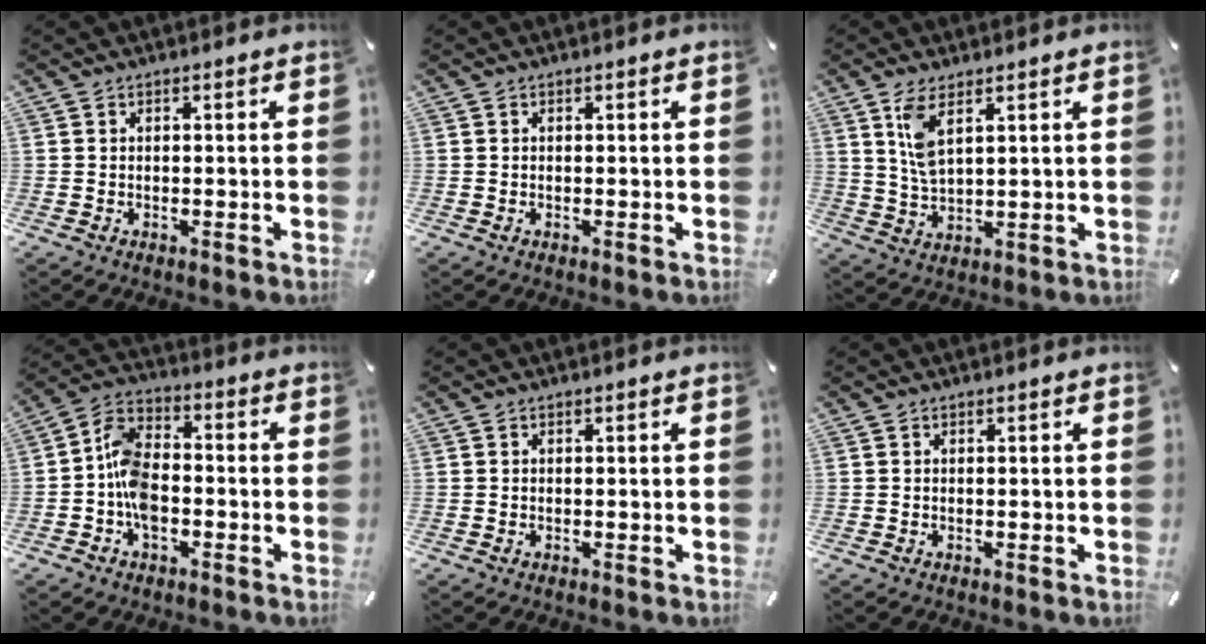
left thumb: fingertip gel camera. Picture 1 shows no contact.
{"total": 0.0}
{"total": 6.9, "force": [3.6, 2.7, 5.2], "torque": [-0.119, -0.004, 0.064]}
{"total": 9.2, "force": [-3.2, 5.9, 6.3], "torque": [-0.136, 0.021, -0.058]}
{"total": 0.0}
{"total": 0.0}